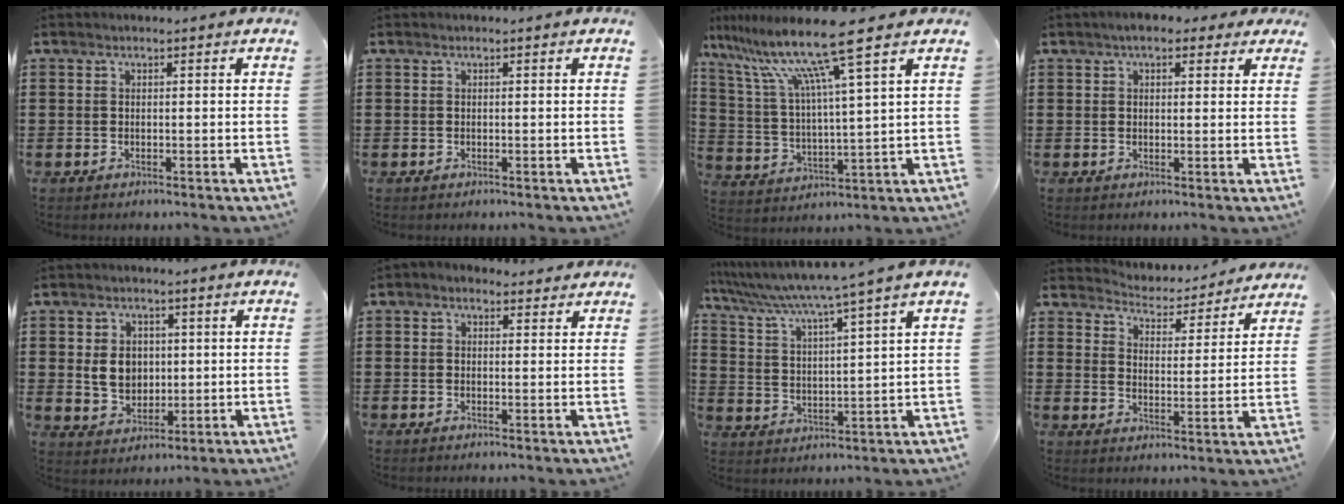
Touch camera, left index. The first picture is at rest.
{"total": 0.0}
{"total": 13.1, "force": [9.0, 0.2, 9.5], "torque": [-0.220, -0.041, 0.142]}
{"total": 3.7, "force": [2.7, 1.5, 2.1], "torque": [-0.050, 0.009, 0.047]}
{"total": 5.4, "force": [0.7, 4.3, 3.1], "torque": [-0.058, 0.005, 0.008]}
{"total": 1.5, "force": [1.1, 0.9, 0.5], "torque": [-0.013, 0.008, 0.020]}
{"total": 5.2, "force": [4.4, -1.5, 2.3], "torque": [-0.067, -0.041, 0.067]}
{"total": 4.3, "force": [4.3, 0.1, -0.2], "torque": [-0.016, -0.043, 0.068]}